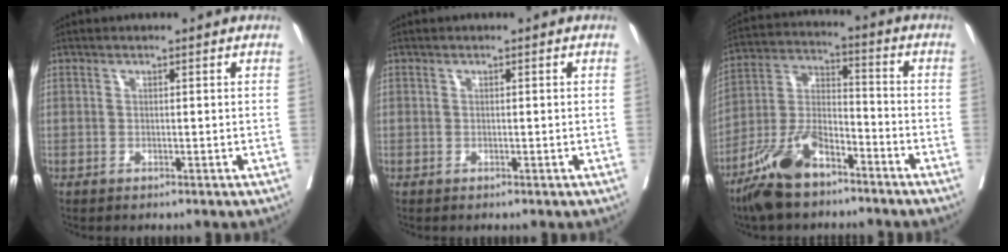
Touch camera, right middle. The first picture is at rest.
{"total": 0.0}
{"total": 11.9, "force": [-8.3, 4.1, 7.4], "torque": [-0.163, -0.008, -0.164]}